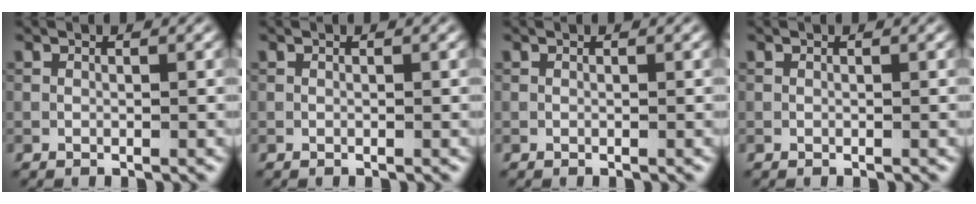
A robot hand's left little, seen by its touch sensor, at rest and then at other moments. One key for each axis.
{"total": 0.0}
{"total": 0.0}
{"total": 0.0}